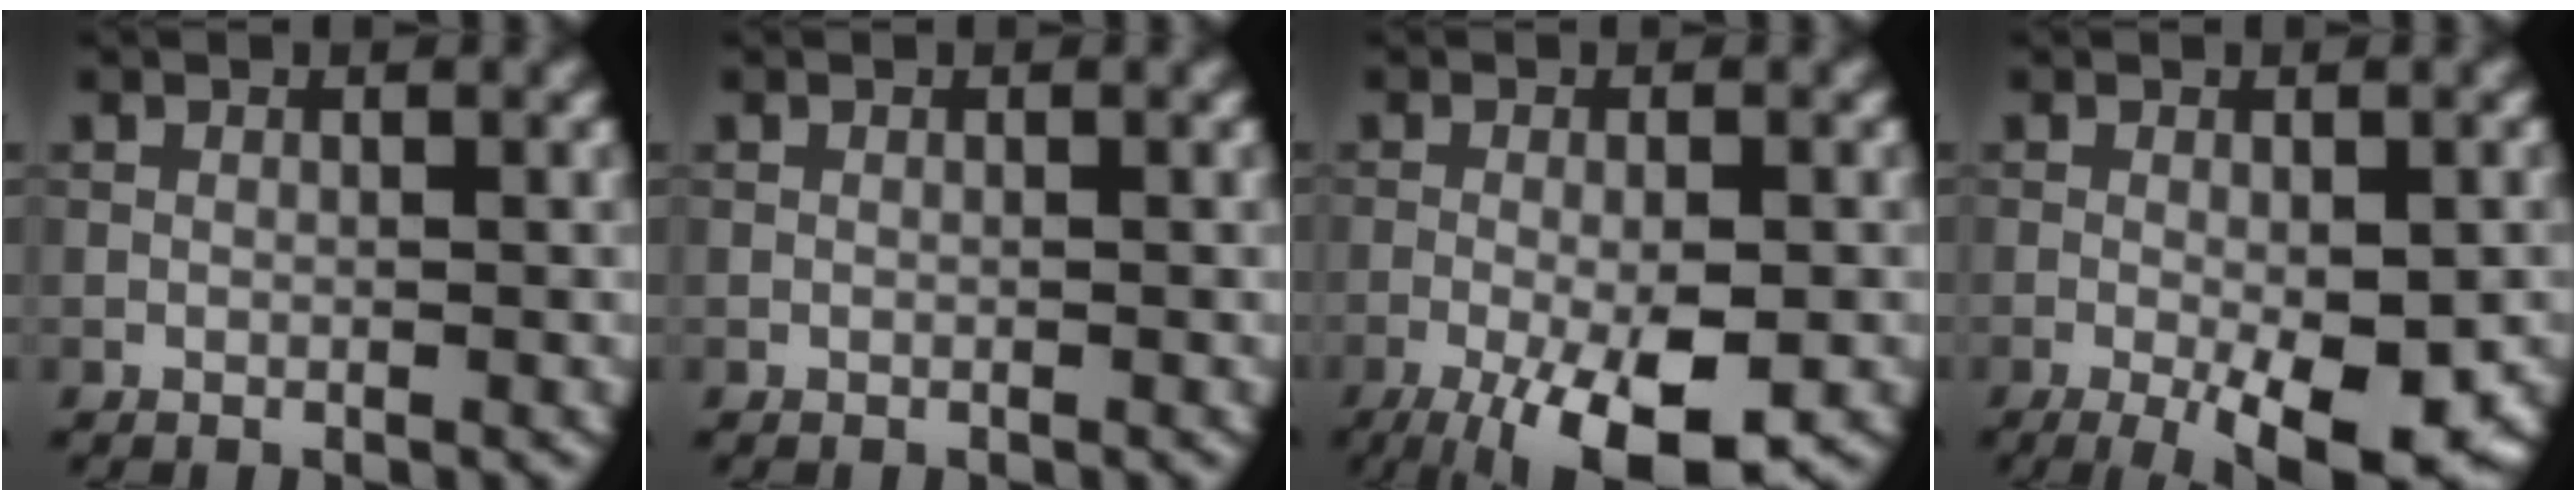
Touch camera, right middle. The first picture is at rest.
{"total": 0.0}
{"total": 8.9, "force": [-4.2, 2.6, 7.5], "torque": [-0.130, -0.014, -0.062]}
{"total": 7.9, "force": [-2.9, 2.3, 7.0], "torque": [-0.107, -0.019, -0.032]}